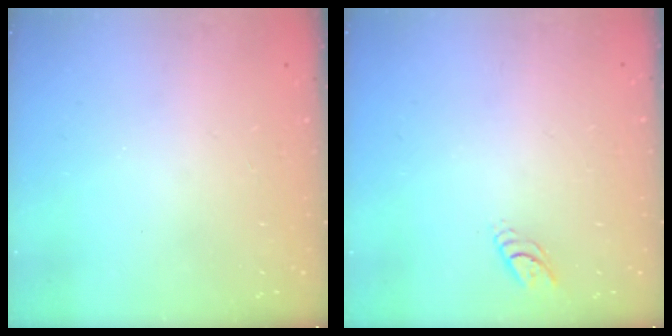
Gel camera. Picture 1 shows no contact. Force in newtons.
{"total": 3.9, "press": 3.9, "slide": 0.5}